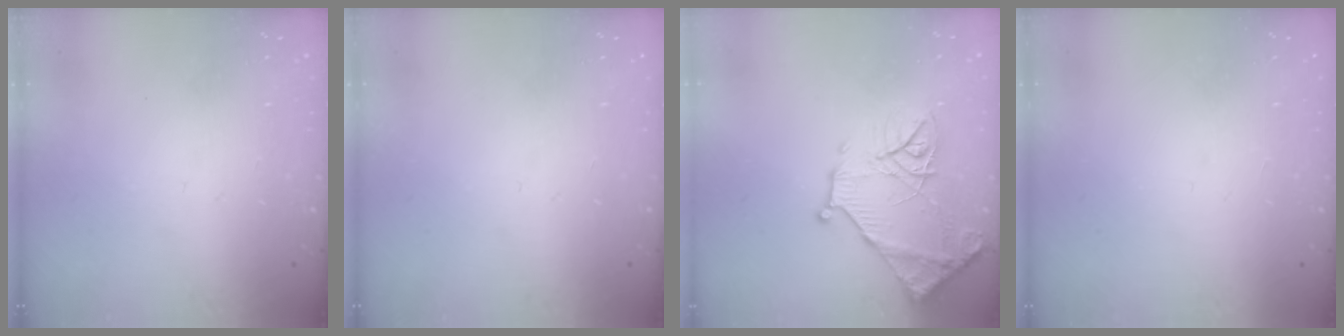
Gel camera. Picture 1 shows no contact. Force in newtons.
{"total": 0.0}
{"total": 15.2, "press": 15.2, "slide": 1.5}
{"total": 1.5, "press": 1.5, "slide": 0.1}